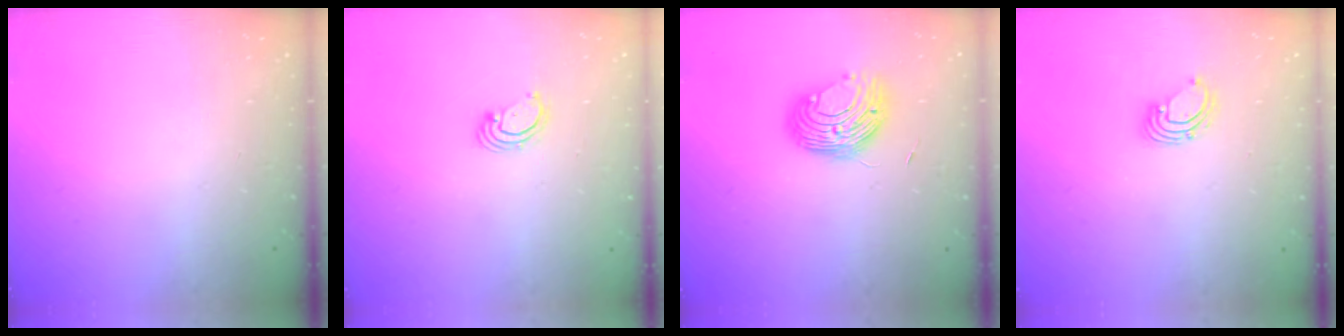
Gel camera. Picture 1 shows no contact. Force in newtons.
{"total": 2.5, "press": 2.5, "slide": 0.3}
{"total": 9.4, "press": 9.4, "slide": 0.3}
{"total": 2.2, "press": 2.2, "slide": 0.2}